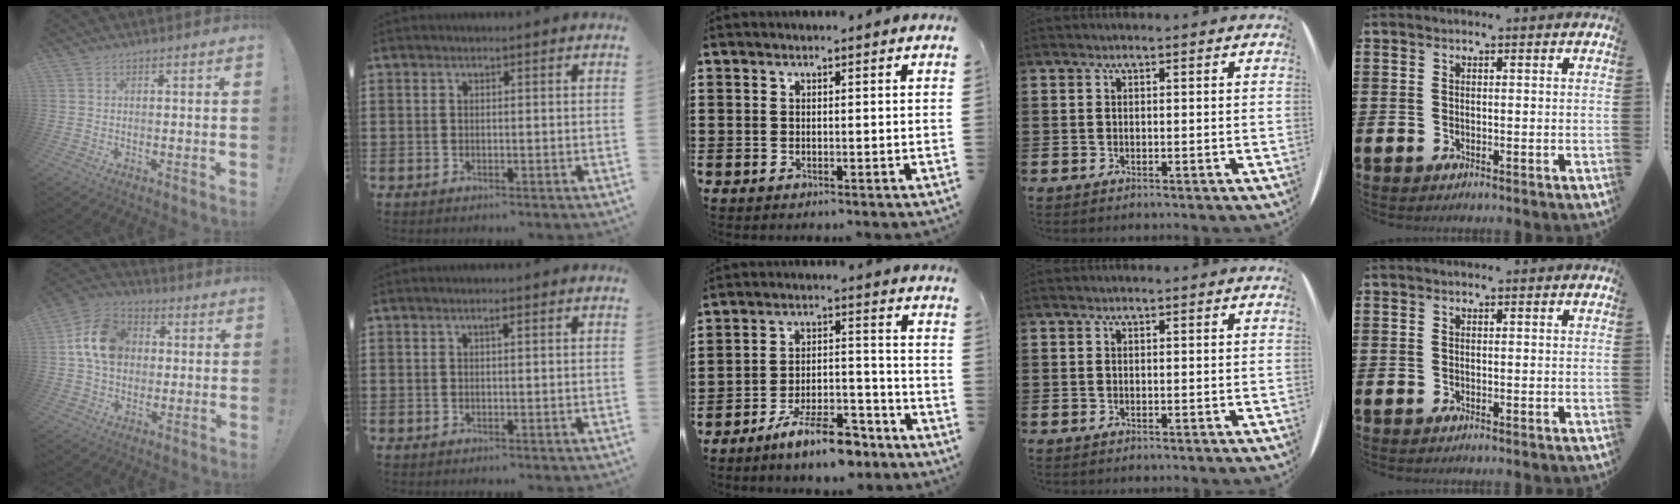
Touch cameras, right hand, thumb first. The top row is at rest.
{"thumb": {"total": 14.3, "force": [2.6, 11.4, 8.3], "torque": [-0.128, 0.010, 0.058]}, "index": {"total": 1.0, "force": [0.4, 0.1, 0.9], "torque": [-0.017, 0.002, 0.006]}, "middle": {"total": 9.3, "force": [-7.5, 1.8, 5.2], "torque": [-0.086, 0.018, -0.137]}}